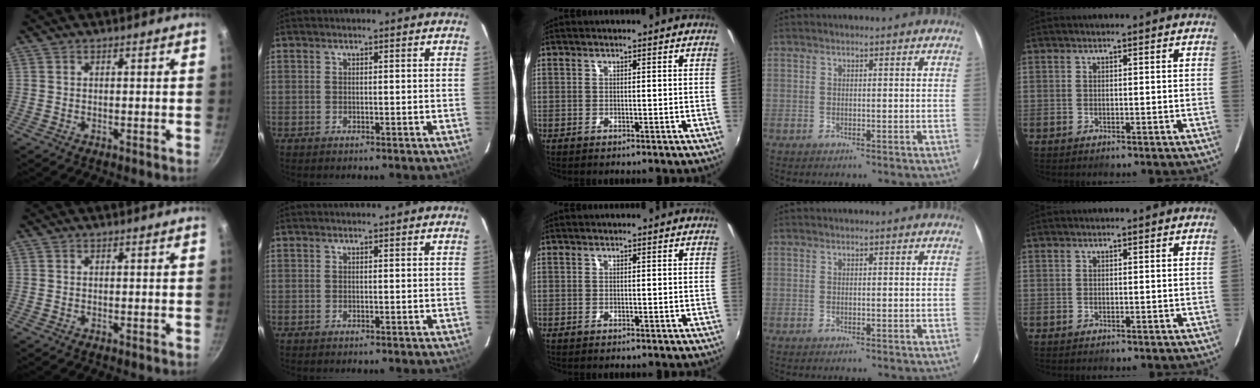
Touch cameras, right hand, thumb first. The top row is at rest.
{}